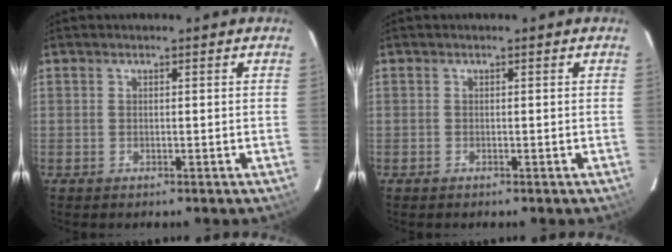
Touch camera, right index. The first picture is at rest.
{"total": 0.0}